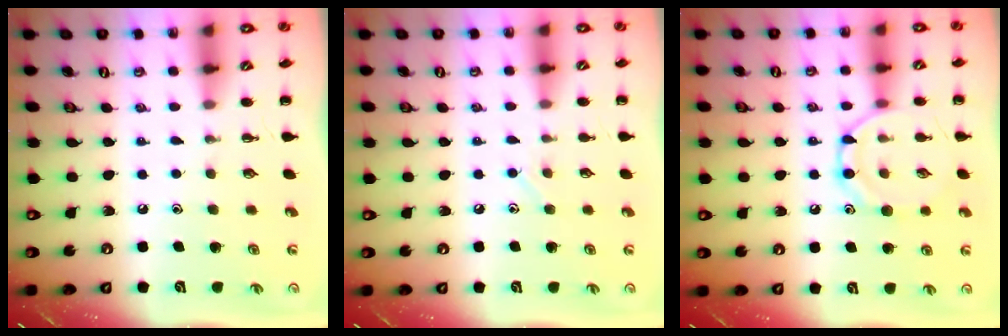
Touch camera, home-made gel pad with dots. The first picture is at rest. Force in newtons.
{"total": 5.4, "press": 5.2, "slide": 1.5}
{"total": 11.4, "press": 11.3, "slide": 0.8}